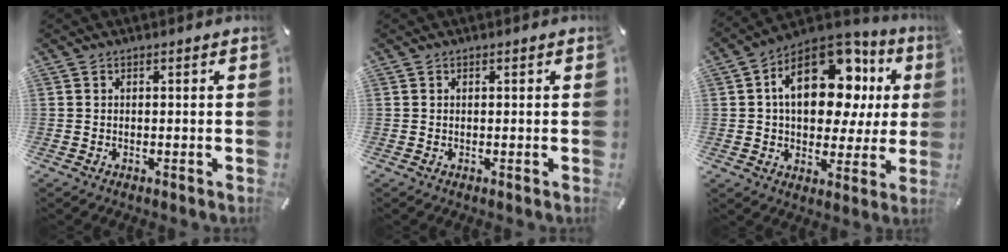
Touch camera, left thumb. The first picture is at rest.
{"total": 0.0}
{"total": 21.9, "force": [6.2, 13.3, 16.2], "torque": [-0.241, -0.024, 0.106]}